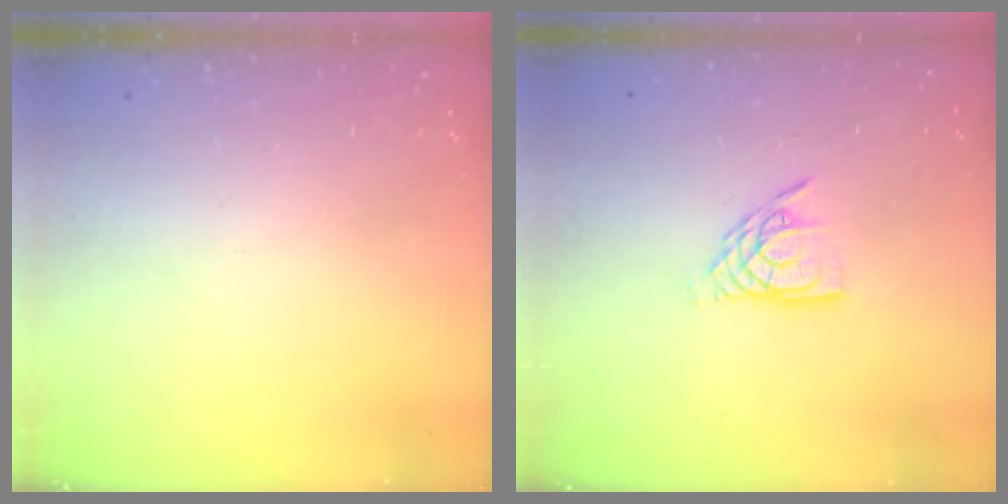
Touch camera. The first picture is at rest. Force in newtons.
{"total": 9.6, "press": 9.5, "slide": 0.9}